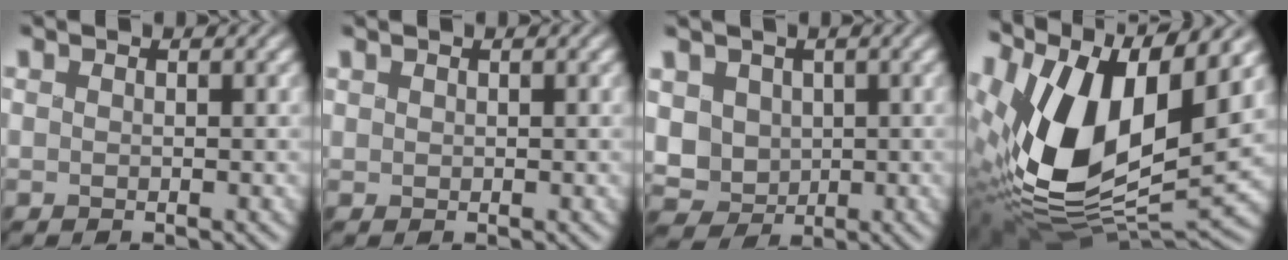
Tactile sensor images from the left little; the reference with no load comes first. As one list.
[{"total": 0.0}, {"total": 5.4, "force": [0.4, 4.6, 2.7], "torque": [-0.089, 0.003, 0.021]}, {"total": 16.0, "force": [3.3, 8.6, 13.0], "torque": [-0.279, 0.004, 0.061]}]